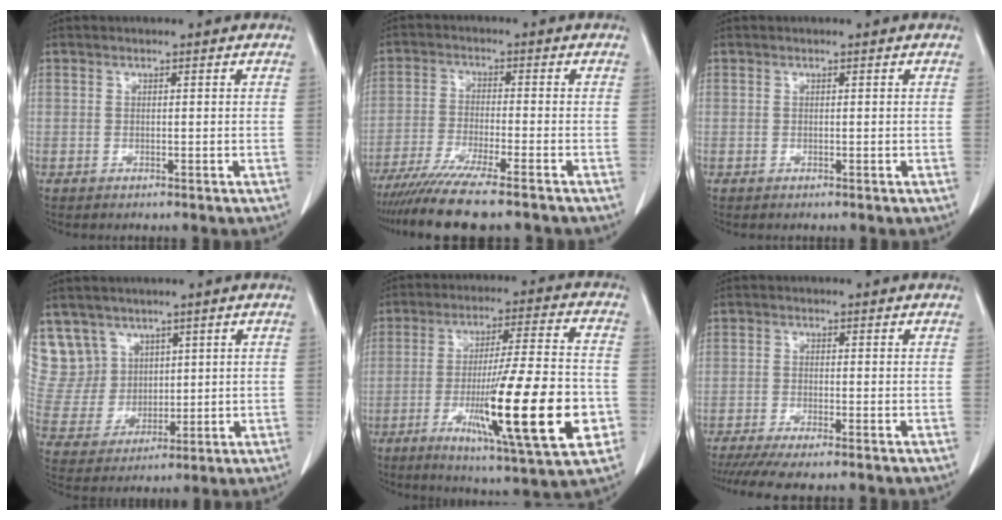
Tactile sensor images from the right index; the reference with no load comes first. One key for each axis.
{"total": 12.5, "fx": -10.3, "fy": 0.1, "fz": 7.0, "tx": -0.106, "ty": -0.031, "tz": -0.166}
{"total": 0.0}
{"total": 9.9, "fx": 6.3, "fy": 7.6, "fz": 0.4, "tx": -0.020, "ty": 0.029, "tz": 0.142}
{"total": 20.5, "fx": -5.9, "fy": 1.4, "fz": 19.5, "tx": -0.303, "ty": -0.022, "tz": -0.090}
{"total": 8.9, "fx": -7.4, "fy": 0.6, "fz": 4.9, "tx": -0.062, "ty": -0.018, "tz": -0.116}